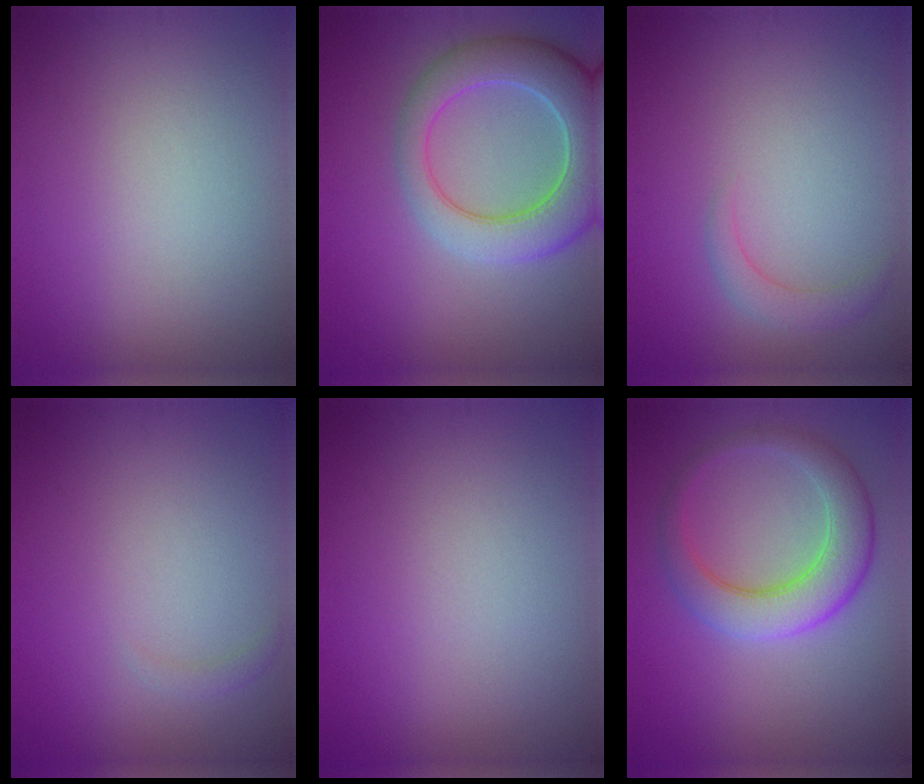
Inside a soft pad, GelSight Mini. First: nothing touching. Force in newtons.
{"total": 7.8, "press": 7.8, "slide": 0.9}
{"total": 1.6, "press": 1.6, "slide": 0.2}
{"total": 0.7, "press": 0.7, "slide": 0.2}
{"total": 0.0}
{"total": 5.4, "press": 5.4, "slide": 0.1}